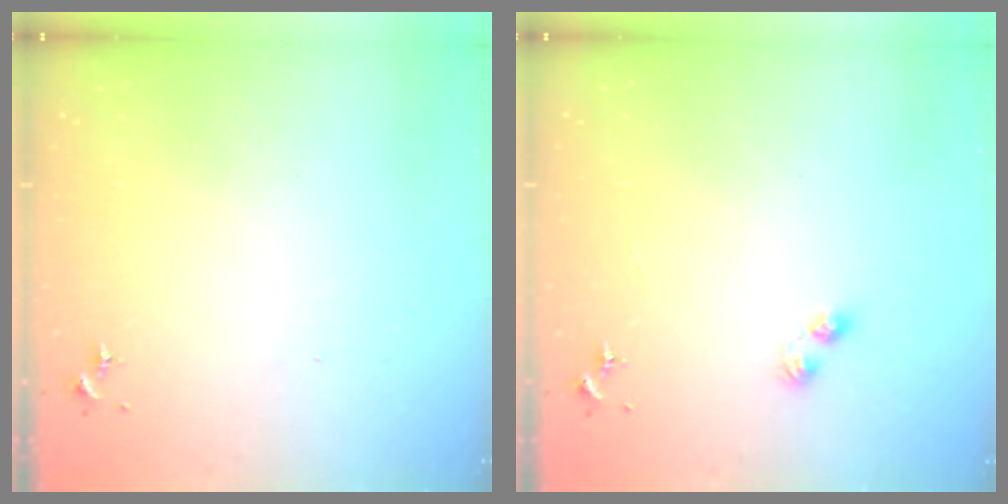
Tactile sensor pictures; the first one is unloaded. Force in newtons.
{"total": 3.4, "press": 3.3, "slide": 0.5}